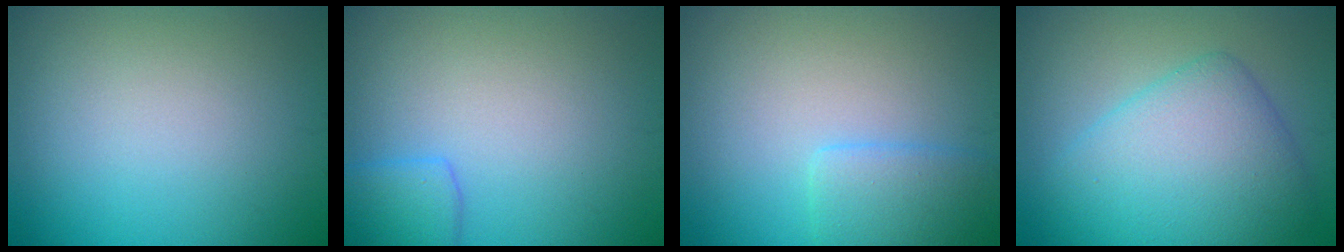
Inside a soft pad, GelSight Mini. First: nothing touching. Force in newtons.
{"total": 2.6, "press": 2.6, "slide": 0.1}
{"total": 2.9, "press": 2.9, "slide": 0.1}
{"total": 7.0, "press": 7.0, "slide": 0.1}